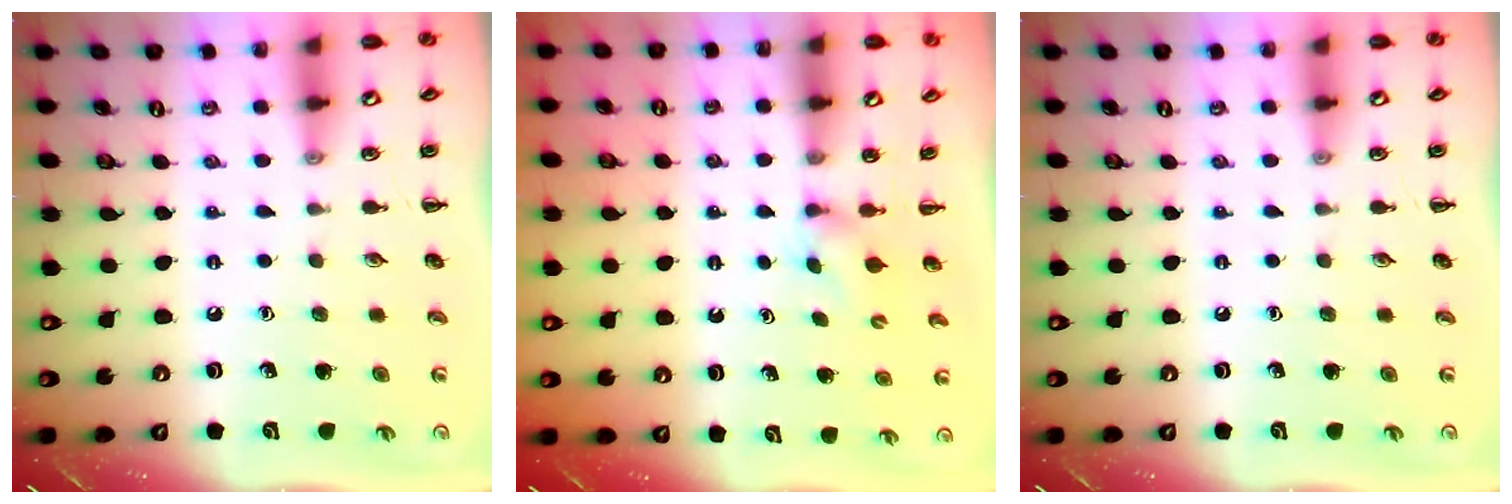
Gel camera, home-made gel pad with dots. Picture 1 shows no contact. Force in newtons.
{"total": 1.8, "press": 1.5, "slide": 0.9}
{"total": 0.0}